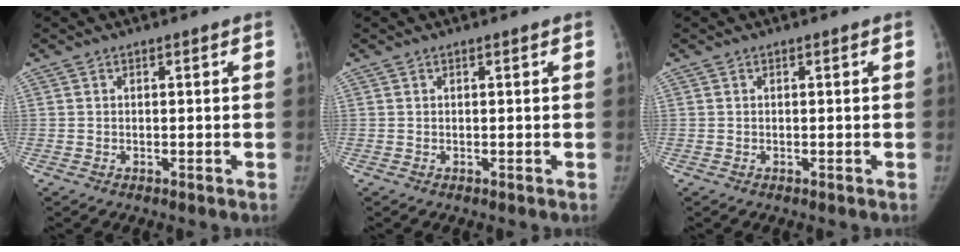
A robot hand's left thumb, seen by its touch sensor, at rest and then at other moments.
{"total": 0.0}
{"total": 0.0}